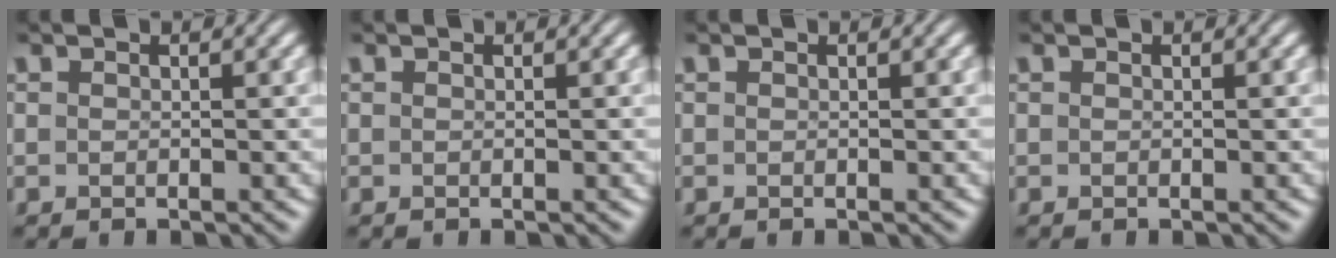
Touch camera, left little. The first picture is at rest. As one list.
[{"total": 0.0}, {"total": 0.0}, {"total": 0.0}]